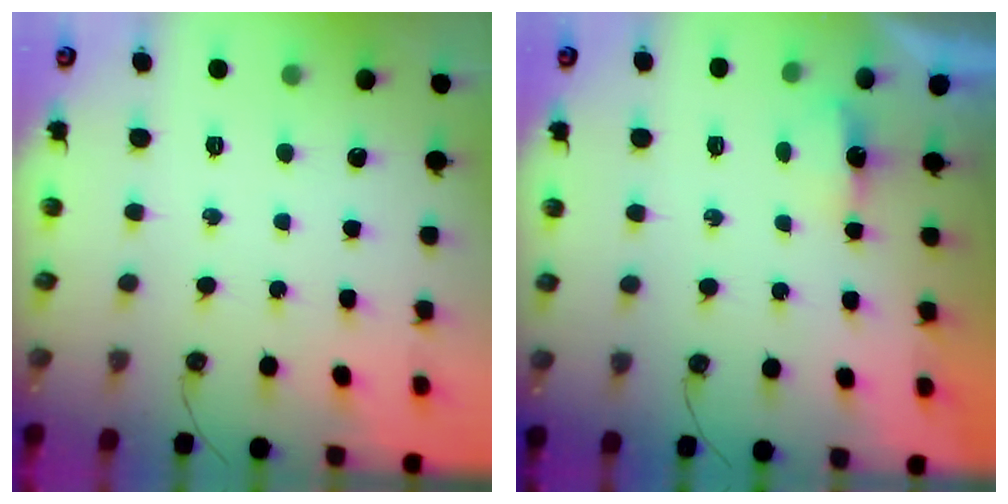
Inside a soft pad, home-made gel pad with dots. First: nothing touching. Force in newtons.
{"total": 2.9, "press": 2.8, "slide": 0.6}